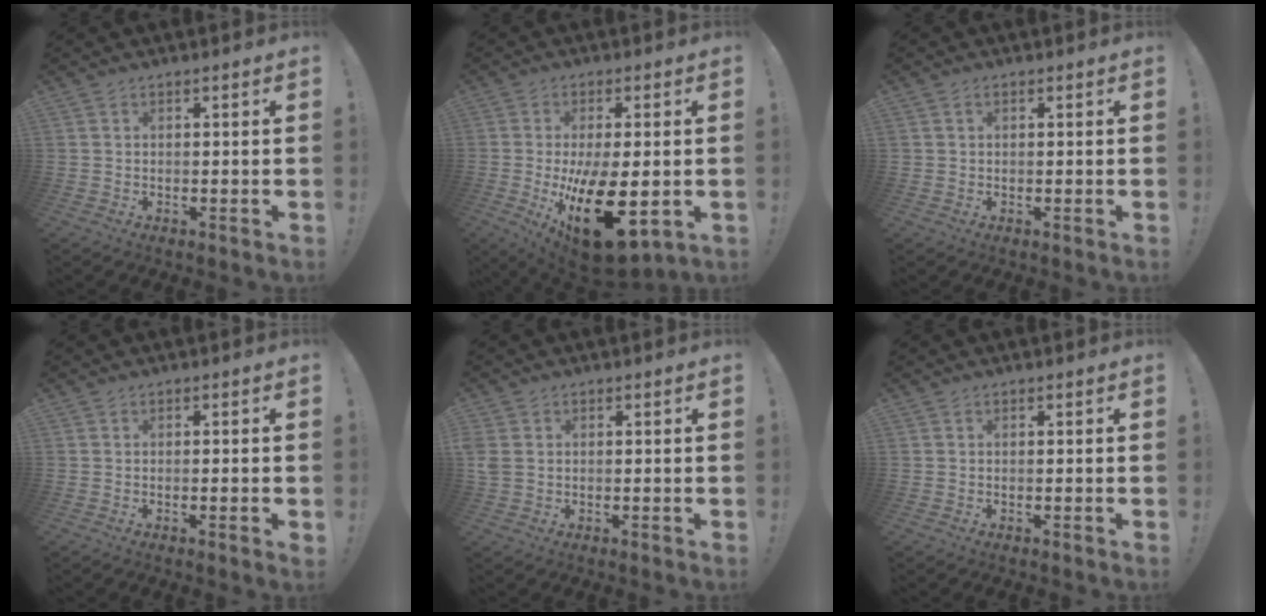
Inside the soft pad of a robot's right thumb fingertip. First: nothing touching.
{"total": 20.9, "force": [-4.1, 9.2, 18.3], "torque": [-0.300, -0.003, -0.048]}
{"total": 0.6, "force": [0.2, 0.6, 0.2], "torque": [-0.010, 0.005, 0.006]}
{"total": 1.4, "force": [-0.5, -0.1, 1.3], "torque": [-0.027, 0.001, -0.007]}
{"total": 3.5, "force": [0.8, 2.7, 2.1], "torque": [-0.051, 0.006, 0.019]}
{"total": 0.0}